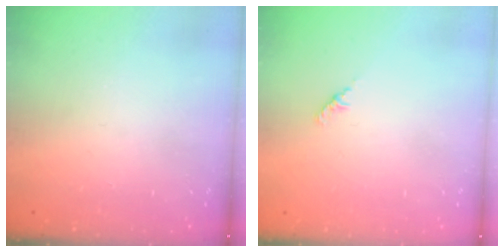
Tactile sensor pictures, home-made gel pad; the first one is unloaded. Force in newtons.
{"total": 1.8, "press": 1.7, "slide": 0.6}